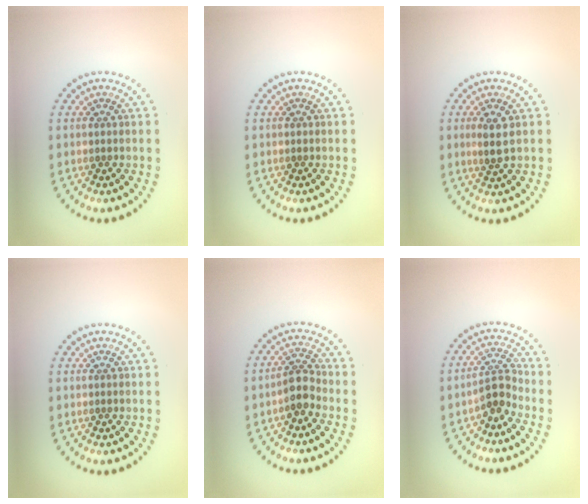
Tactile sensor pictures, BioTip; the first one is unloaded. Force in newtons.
{"total": 0.0}
{"total": 1.9, "press": 1.7, "slide": 0.8}
{"total": 0.0}
{"total": 2.3, "press": 1.8, "slide": 1.4}
{"total": 2.5, "press": 1.8, "slide": 1.7}